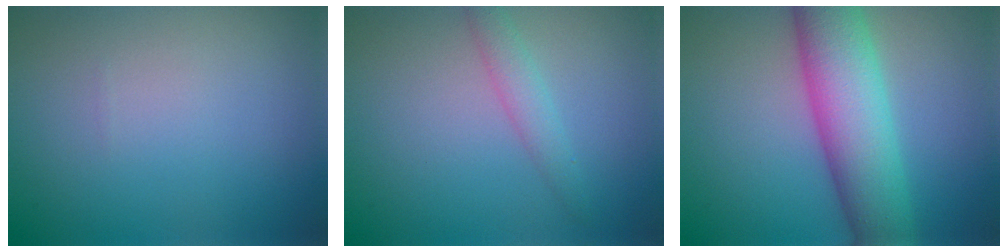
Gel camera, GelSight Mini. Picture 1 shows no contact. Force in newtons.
{"total": 1.8, "press": 1.8, "slide": 0.0}
{"total": 8.4, "press": 8.4, "slide": 0.2}